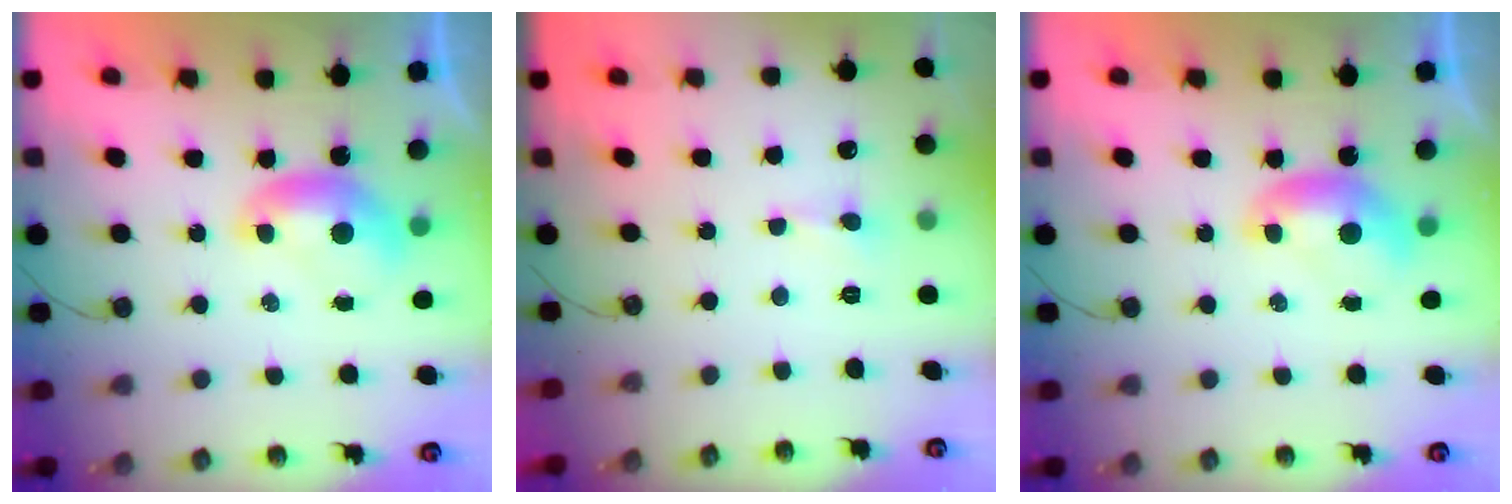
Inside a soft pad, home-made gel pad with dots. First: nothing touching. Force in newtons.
{"total": 1.4, "press": 1.2, "slide": 0.6}
{"total": 0.0}